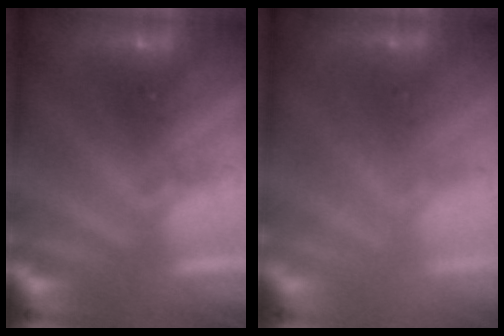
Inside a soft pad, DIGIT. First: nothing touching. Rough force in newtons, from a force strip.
{"total": 1.7}